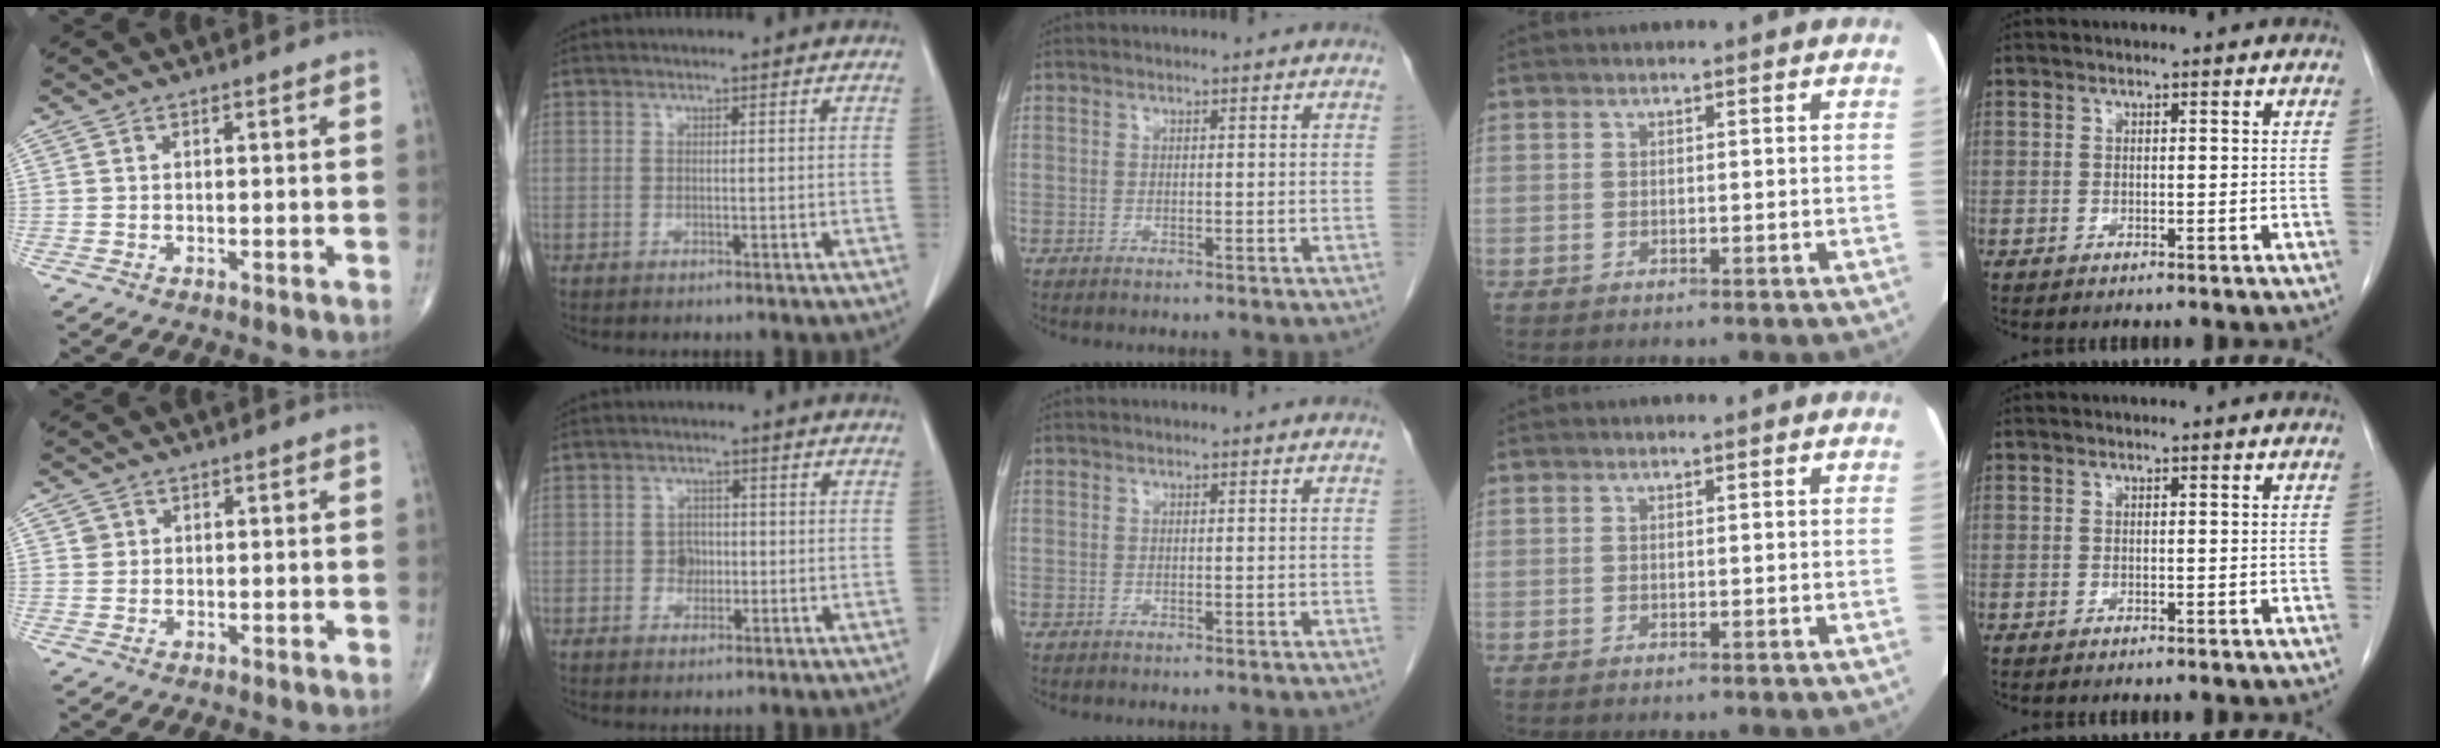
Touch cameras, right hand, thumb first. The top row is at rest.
{"thumb": {"total": 1.3, "force": [0.4, 1.2, 0.1], "torque": [0.008, 0.000, 0.004]}, "index": {"total": 2.4, "force": [-0.4, 2.0, 1.2], "torque": [-0.014, 0.006, -0.005]}}